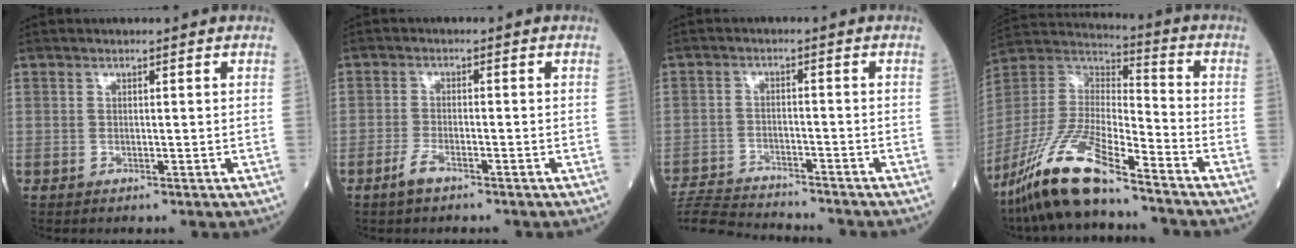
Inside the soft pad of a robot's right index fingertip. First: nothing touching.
{"total": 2.5, "force": [-1.9, 0.6, 1.6], "torque": [-0.042, -0.003, -0.037]}
{"total": 11.2, "force": [-10.9, 0.7, 2.8], "torque": [-0.054, -0.004, -0.179]}
{"total": 16.8, "force": [-12.4, 2.4, 11.0], "torque": [-0.240, -0.023, -0.235]}